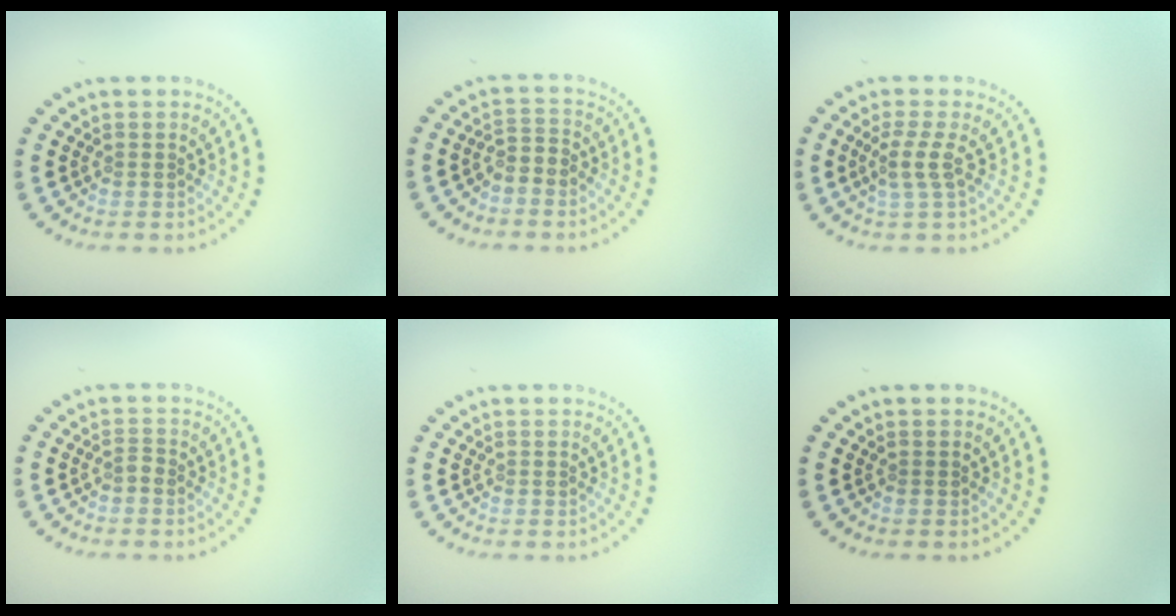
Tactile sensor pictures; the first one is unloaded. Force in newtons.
{"total": 1.9, "press": 1.4, "slide": 1.2}
{"total": 2.1, "press": 1.6, "slide": 1.4}
{"total": 0.6, "press": 0.5, "slide": 0.4}
{"total": 0.0}
{"total": 0.0}